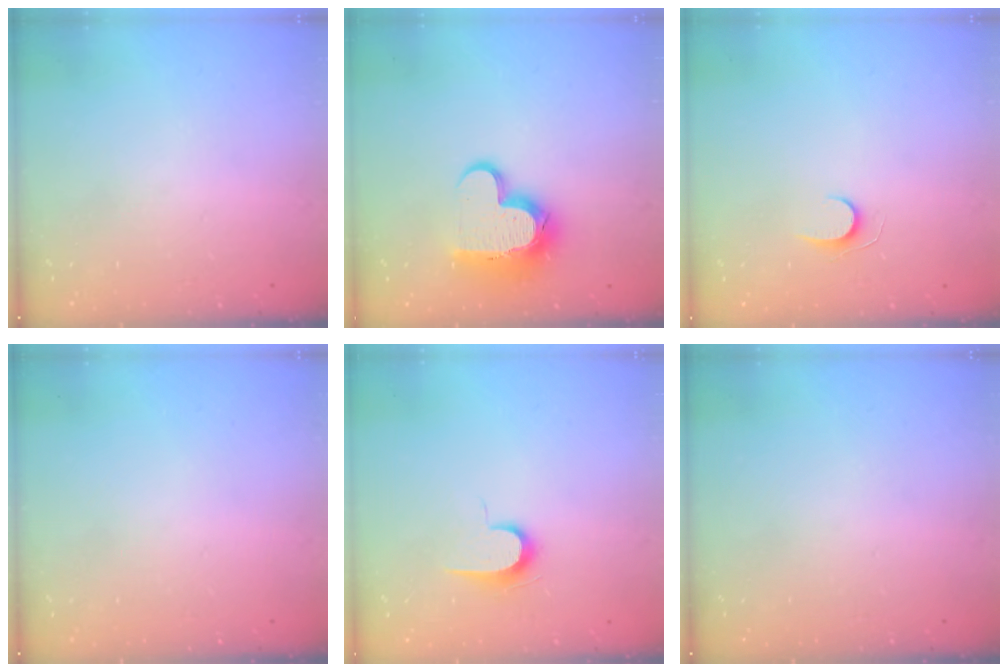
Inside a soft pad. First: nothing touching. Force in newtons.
{"total": 14.0, "press": 14.0, "slide": 1.0}
{"total": 5.4, "press": 5.4, "slide": 0.5}
{"total": 0.0}
{"total": 6.4, "press": 6.3, "slide": 0.7}
{"total": 0.0}